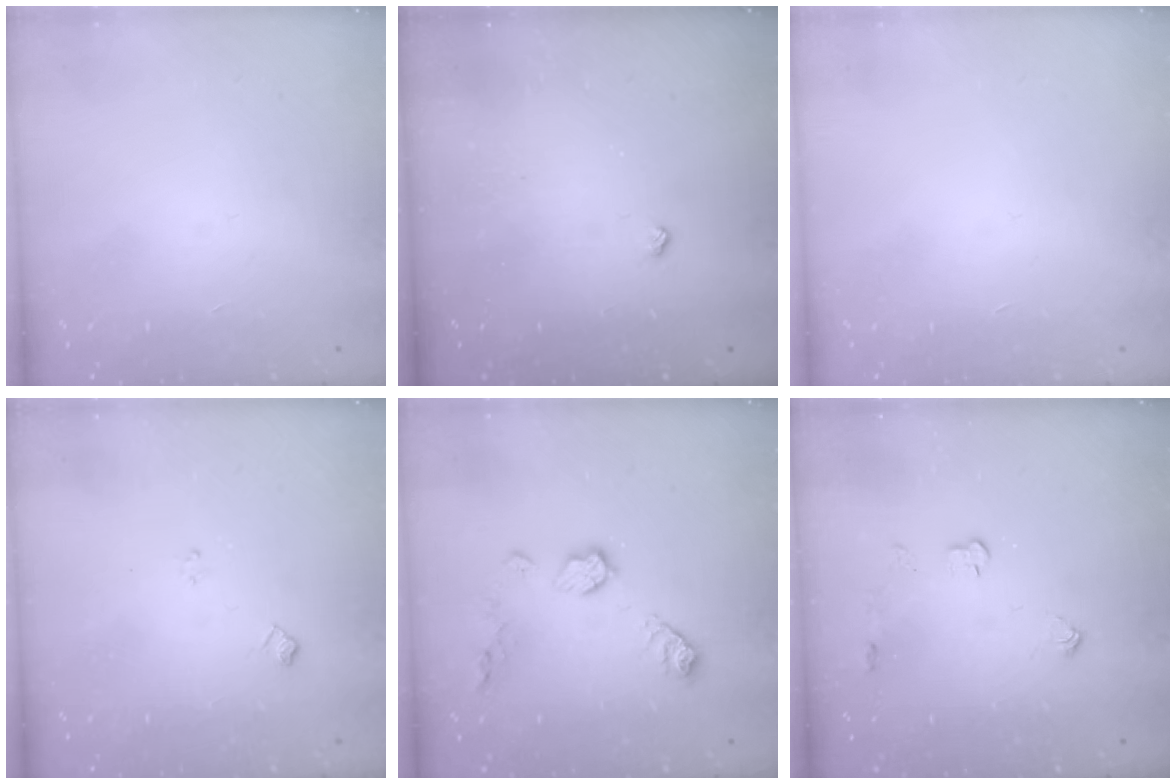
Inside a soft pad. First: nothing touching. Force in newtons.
{"total": 2.5, "press": 2.4, "slide": 0.5}
{"total": 0.0}
{"total": 5.1, "press": 5.0, "slide": 0.8}
{"total": 9.6, "press": 9.6, "slide": 0.4}
{"total": 4.2, "press": 4.2, "slide": 0.6}